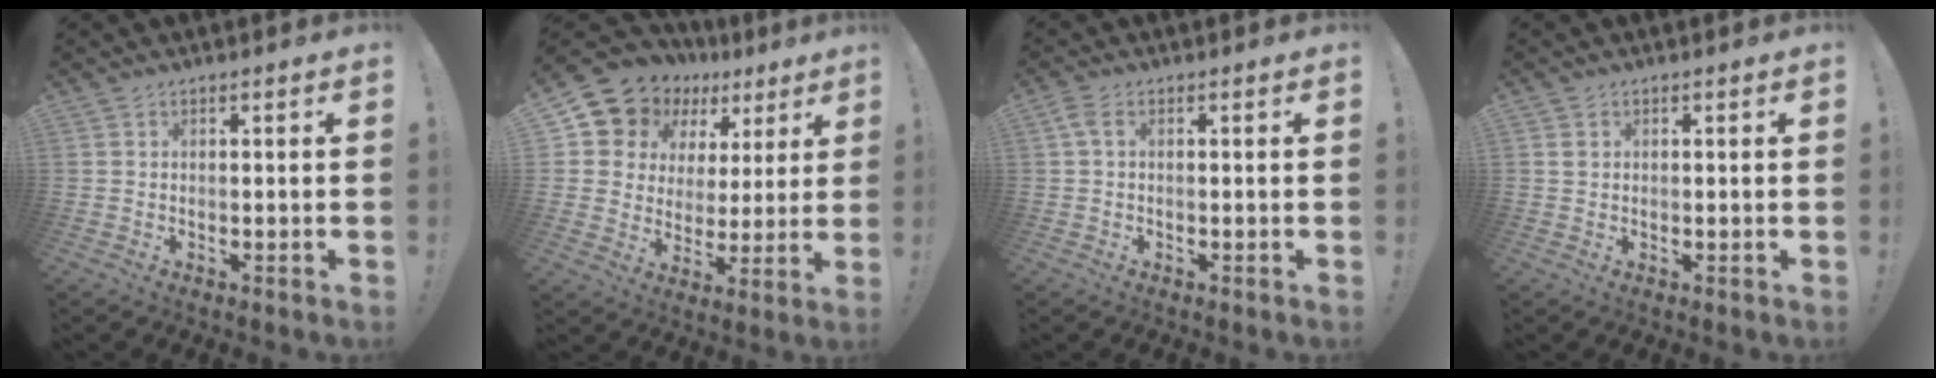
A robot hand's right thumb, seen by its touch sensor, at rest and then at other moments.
{"total": 11.7, "force": [8.3, 7.8, 2.7], "torque": [-0.060, -0.069, 0.162]}
{"total": 2.4, "force": [0.6, 1.0, 2.1], "torque": [-0.050, 0.006, 0.013]}
{"total": 1.1, "force": [0.6, 0.9, 0.3], "torque": [0.000, 0.002, 0.009]}